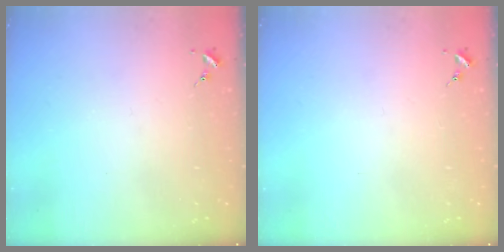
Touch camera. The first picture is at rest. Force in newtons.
{"total": 0.0}